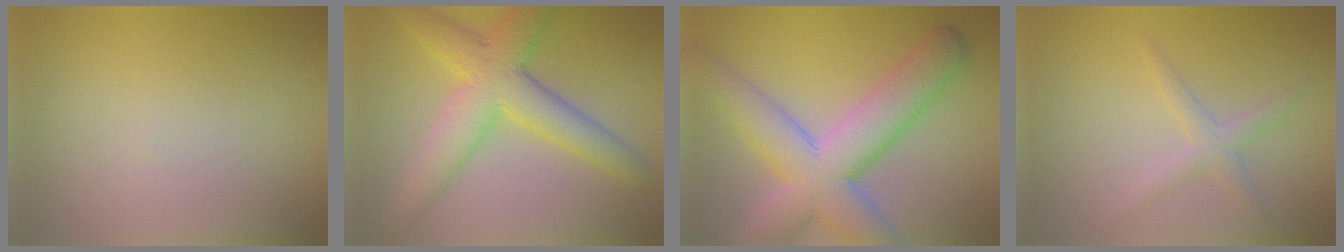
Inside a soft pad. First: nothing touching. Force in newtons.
{"total": 7.2, "press": 7.2, "slide": 0.1}
{"total": 10.1, "press": 10.1, "slide": 0.3}
{"total": 2.1, "press": 2.1, "slide": 0.0}